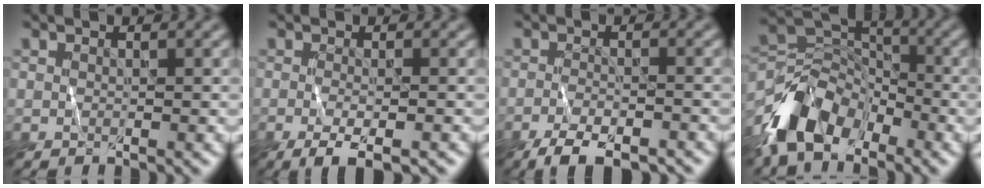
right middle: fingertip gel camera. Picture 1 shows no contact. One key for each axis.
{"total": 2.7, "fx": -1.5, "fy": 0.4, "fz": 2.2, "tx": -0.044, "ty": -0.007, "tz": -0.028}
{"total": 4.4, "fx": -3.6, "fy": 1.0, "fz": 2.3, "tx": -0.044, "ty": -0.006, "tz": -0.064}
{"total": 7.0, "fx": -4.8, "fy": 3.9, "fz": 3.1, "tx": -0.055, "ty": 0.005, "tz": -0.100}